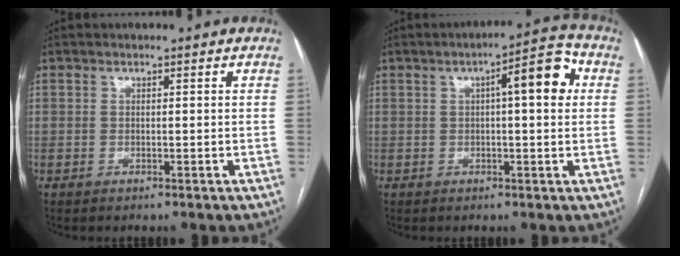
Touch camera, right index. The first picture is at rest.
{"total": 7.9, "force": [1.8, 1.6, 7.6], "torque": [-0.104, 0.027, 0.019]}